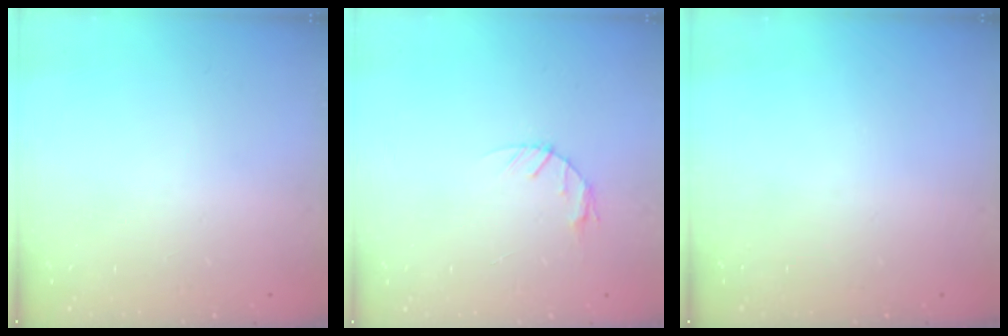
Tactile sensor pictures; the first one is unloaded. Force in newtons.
{"total": 3.3, "press": 3.2, "slide": 0.5}
{"total": 0.0}